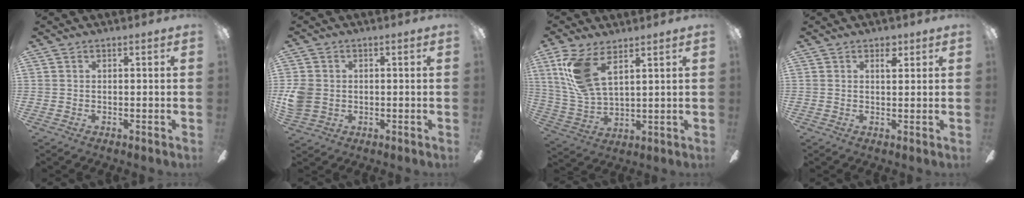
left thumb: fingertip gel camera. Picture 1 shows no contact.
{"total": 5.6, "force": [0.0, 5.0, 2.6], "torque": [-0.062, 0.007, 0.000]}
{"total": 13.0, "force": [6.8, 5.5, 9.6], "torque": [-0.213, -0.015, 0.127]}
{"total": 3.0, "force": [2.0, 1.5, 1.6], "torque": [-0.012, -0.007, 0.031]}